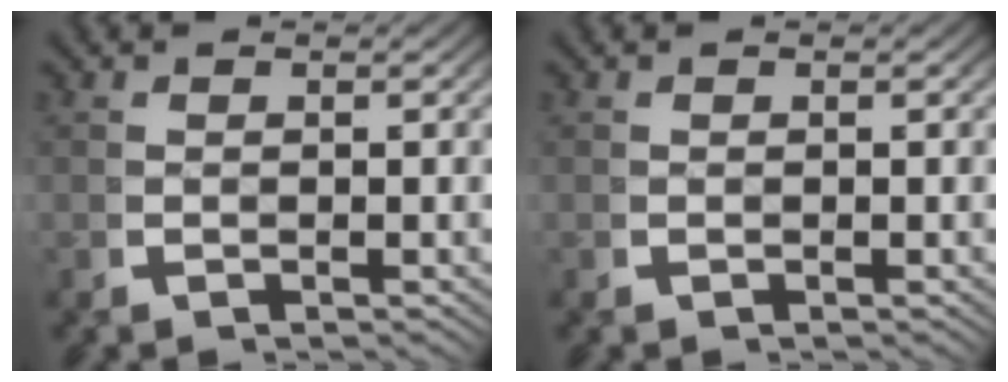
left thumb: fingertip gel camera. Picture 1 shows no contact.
{"total": 0.0}